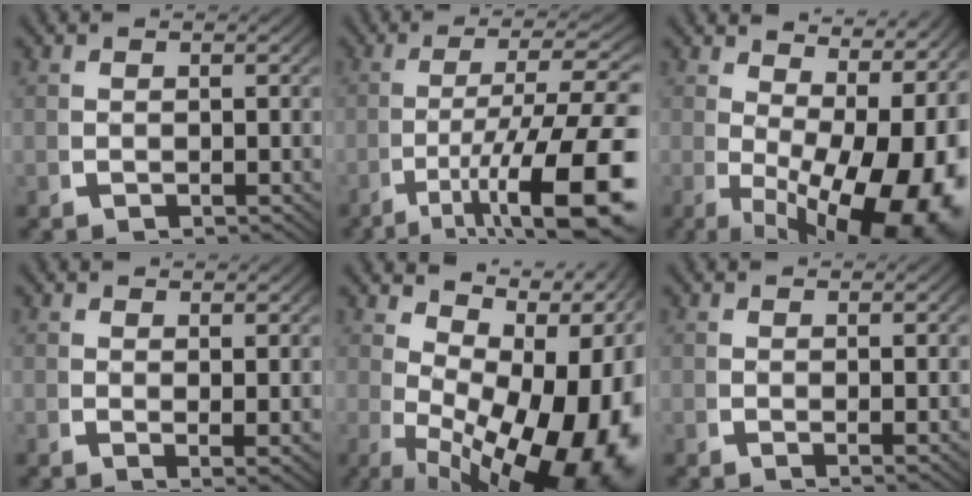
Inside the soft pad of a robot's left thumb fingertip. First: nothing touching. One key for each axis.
{"total": 11.9, "fx": -3.5, "fy": 5.5, "fz": 10.0, "tx": -0.167, "ty": -0.041, "tz": -0.033}
{"total": 15.7, "fx": -2.5, "fy": 9.3, "fz": 12.4, "tx": -0.177, "ty": -0.063, "tz": -0.006}
{"total": 1.6, "fx": 0.9, "fy": 0.2, "fz": 1.2, "tx": -0.015, "ty": -0.007, "tz": 0.018}
{"total": 19.3, "fx": -1.2, "fy": 12.0, "fz": 15.1, "tx": -0.217, "ty": -0.050, "tz": 0.009}
{"total": 0.9, "fx": 0.6, "fy": 0.0, "fz": 0.7, "tx": -0.011, "ty": -0.006, "tz": 0.011}